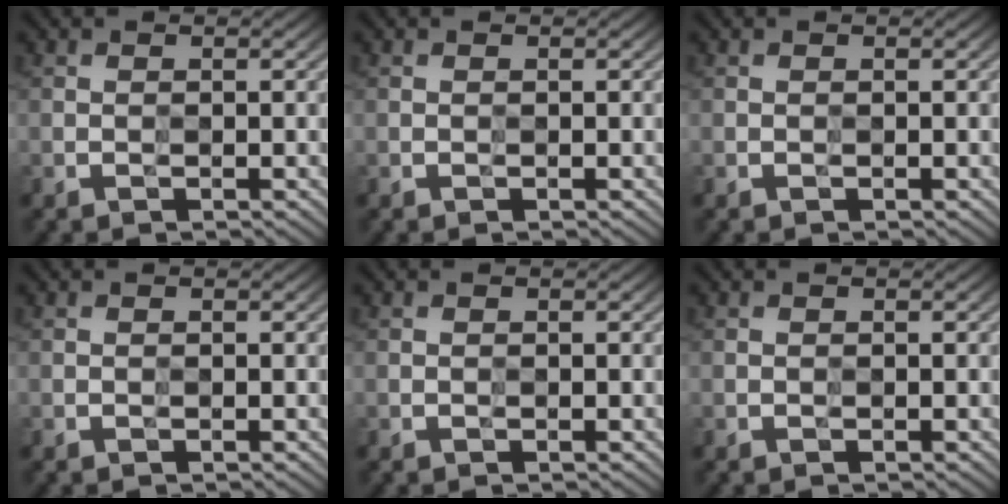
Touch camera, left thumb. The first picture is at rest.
{"total": 0.0}
{"total": 0.0}
{"total": 0.0}
{"total": 0.0}
{"total": 0.0}